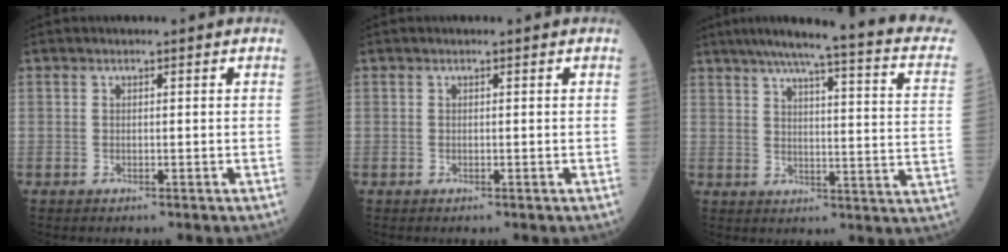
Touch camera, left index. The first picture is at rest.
{"total": 0.0}
{"total": 21.1, "force": [16.8, 0.7, 12.7], "torque": [-0.178, -0.022, 0.191]}